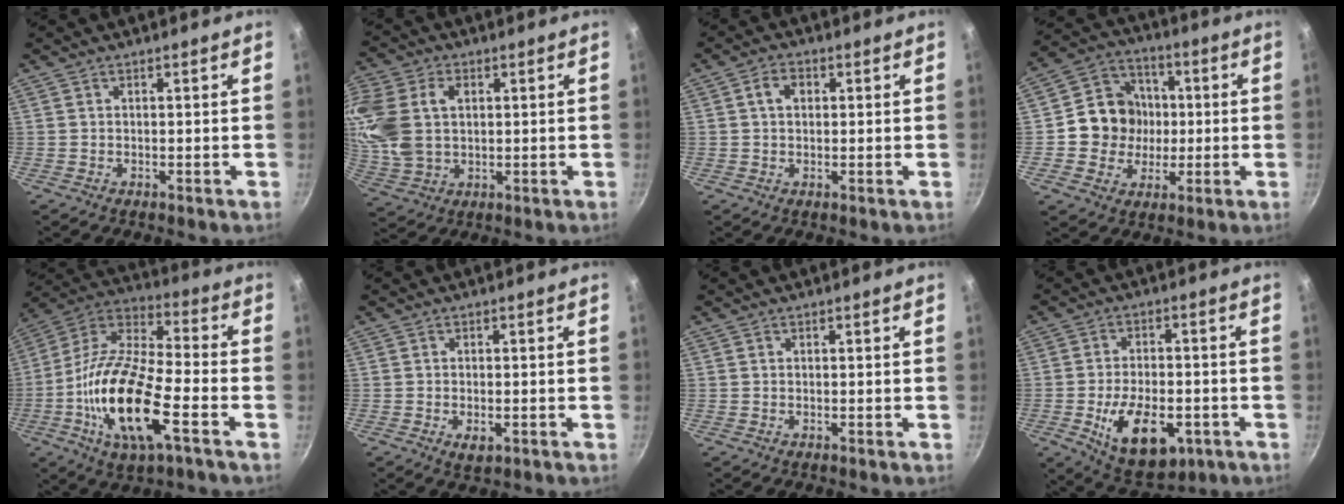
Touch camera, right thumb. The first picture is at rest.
{"total": 14.9, "force": [3.0, 10.5, 10.1], "torque": [-0.219, -0.001, 0.063]}
{"total": 3.7, "force": [0.8, 2.7, 2.4], "torque": [-0.029, 0.008, 0.008]}
{"total": 12.5, "force": [-0.1, 11.6, 4.6], "torque": [-0.041, 0.024, -0.013]}
{"total": 20.8, "force": [-6.7, 7.3, 18.2], "torque": [-0.352, 0.028, -0.145]}
{"total": 2.9, "force": [-0.9, 1.6, 2.3], "torque": [-0.038, -0.007, -0.013]}
{"total": 0.0}
{"total": 14.5, "force": [-4.7, 8.0, 11.1], "torque": [-0.156, 0.008, -0.062]}